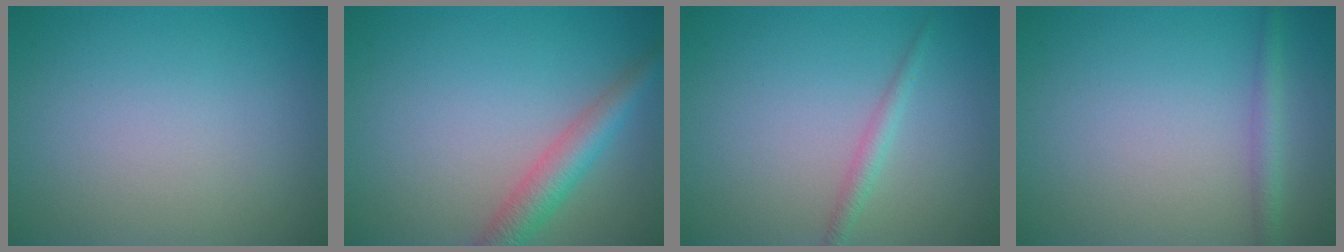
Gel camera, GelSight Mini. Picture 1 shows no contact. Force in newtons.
{"total": 3.7, "press": 3.7, "slide": 0.2}
{"total": 1.4, "press": 1.4, "slide": 0.0}
{"total": 1.7, "press": 1.7, "slide": 0.1}